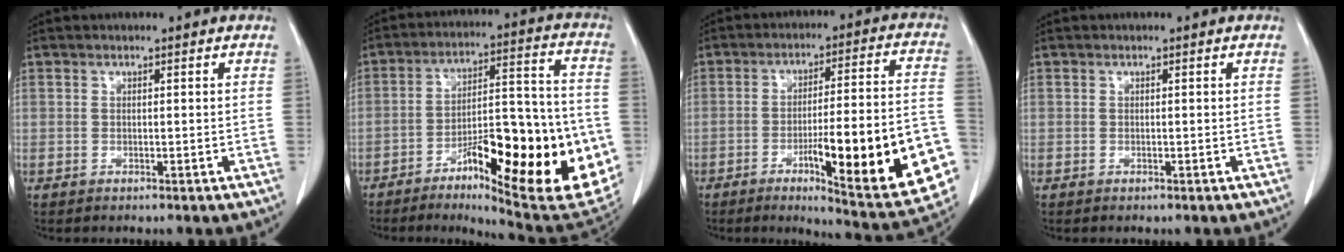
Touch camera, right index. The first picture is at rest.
{"total": 25.8, "force": [-8.7, 6.0, 23.5], "torque": [-0.281, 0.005, -0.112]}
{"total": 22.7, "force": [-7.5, 3.4, 21.2], "torque": [-0.230, 0.007, -0.092]}
{"total": 0.0}